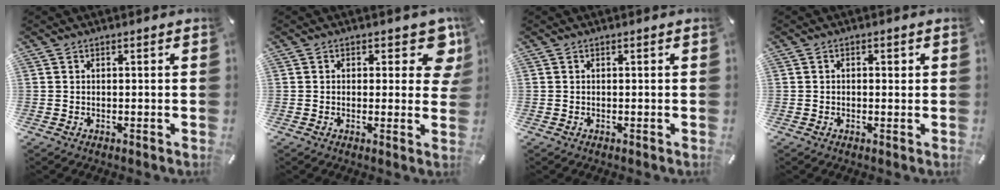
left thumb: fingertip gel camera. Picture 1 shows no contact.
{"total": 7.5, "force": [3.2, 4.1, 5.4], "torque": [-0.046, -0.016, 0.048]}
{"total": 0.0}
{"total": 1.2, "force": [-0.1, 0.9, 0.8], "torque": [-0.016, 0.007, -0.005]}